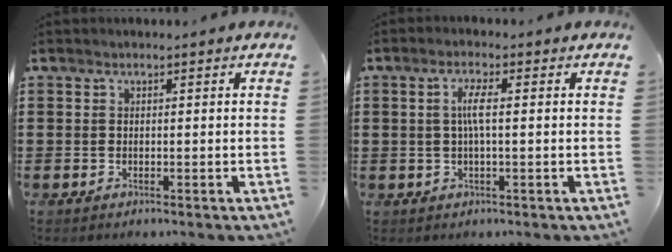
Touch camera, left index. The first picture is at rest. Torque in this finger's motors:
{"motor_torque": [-0.01, 0.07, 0.00, 0.00]}